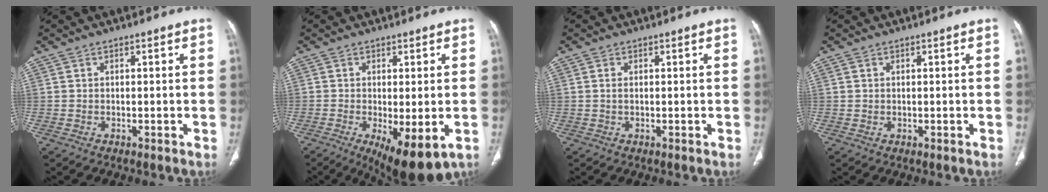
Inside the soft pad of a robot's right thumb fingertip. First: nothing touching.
{"total": 10.3, "force": [-3.7, 3.4, 8.9], "torque": [-0.136, -0.017, -0.047]}
{"total": 0.8, "force": [0.1, 0.4, 0.7], "torque": [-0.020, 0.003, 0.004]}
{"total": 0.0}